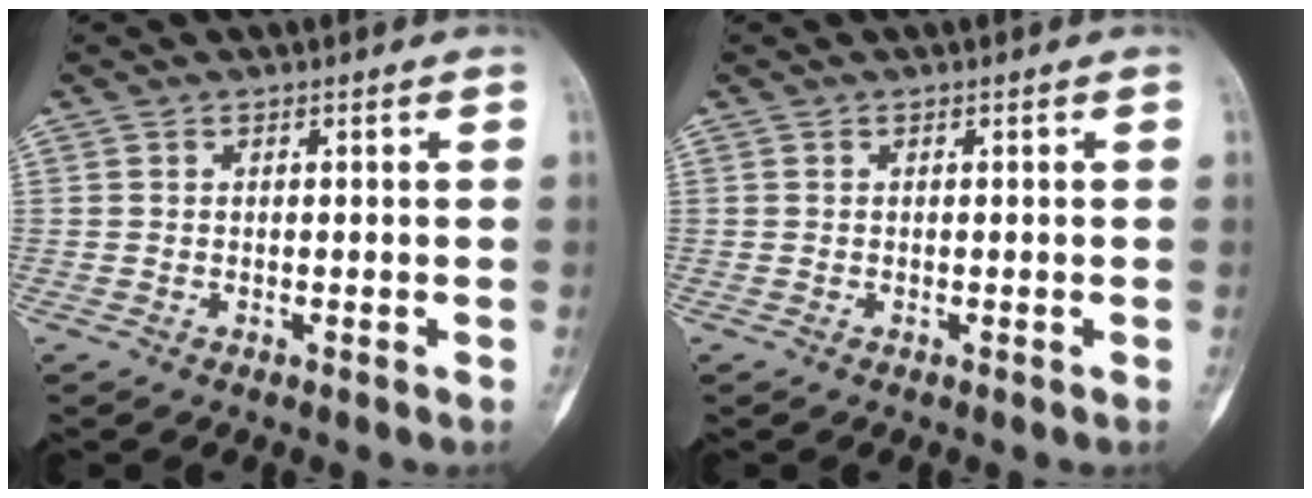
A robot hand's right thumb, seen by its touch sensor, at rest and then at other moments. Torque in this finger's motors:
{"motor_torque": [0.47, 0.34, 0.21, -0.03, -0.01]}